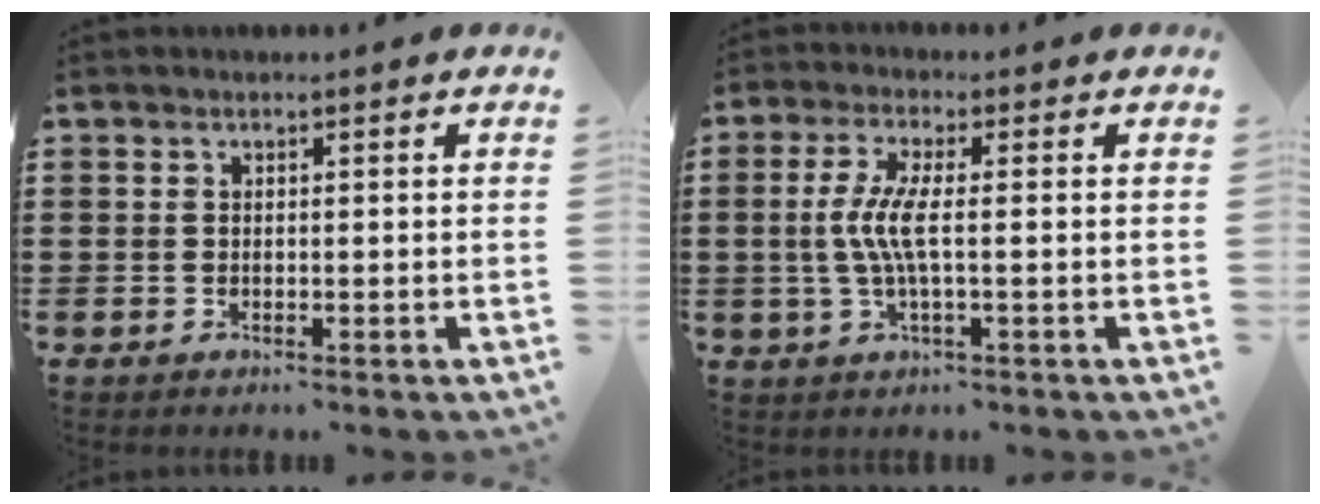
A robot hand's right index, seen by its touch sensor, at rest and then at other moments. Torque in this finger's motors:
{"motor_torque": [1.51, 0.26, 0.46, 0.21]}